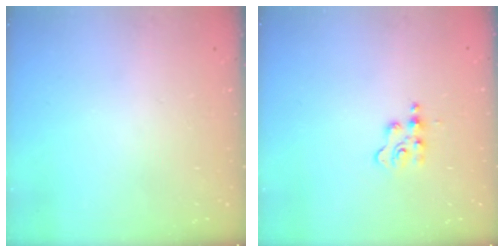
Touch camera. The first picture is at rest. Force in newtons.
{"total": 3.1, "press": 3.1, "slide": 0.5}